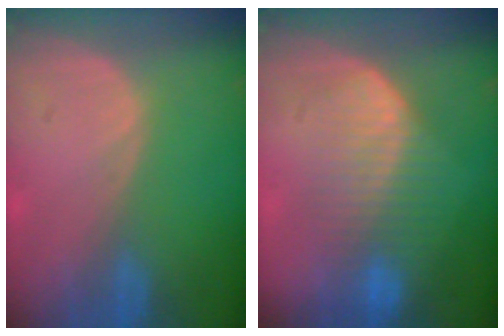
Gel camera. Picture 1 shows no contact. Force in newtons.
{"total": 7.3, "press": 7.1, "slide": 1.7}